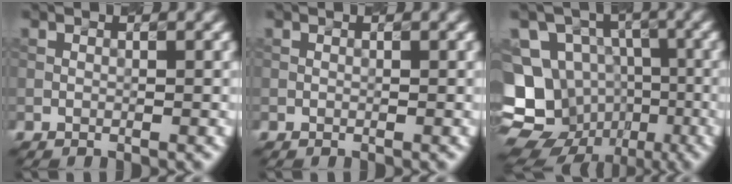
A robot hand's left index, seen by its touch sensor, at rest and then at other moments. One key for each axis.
{"total": 0.0}
{"total": 13.7, "fx": -4.5, "fy": 12.2, "fz": 4.3, "tx": -0.115, "ty": -0.004, "tz": -0.079}